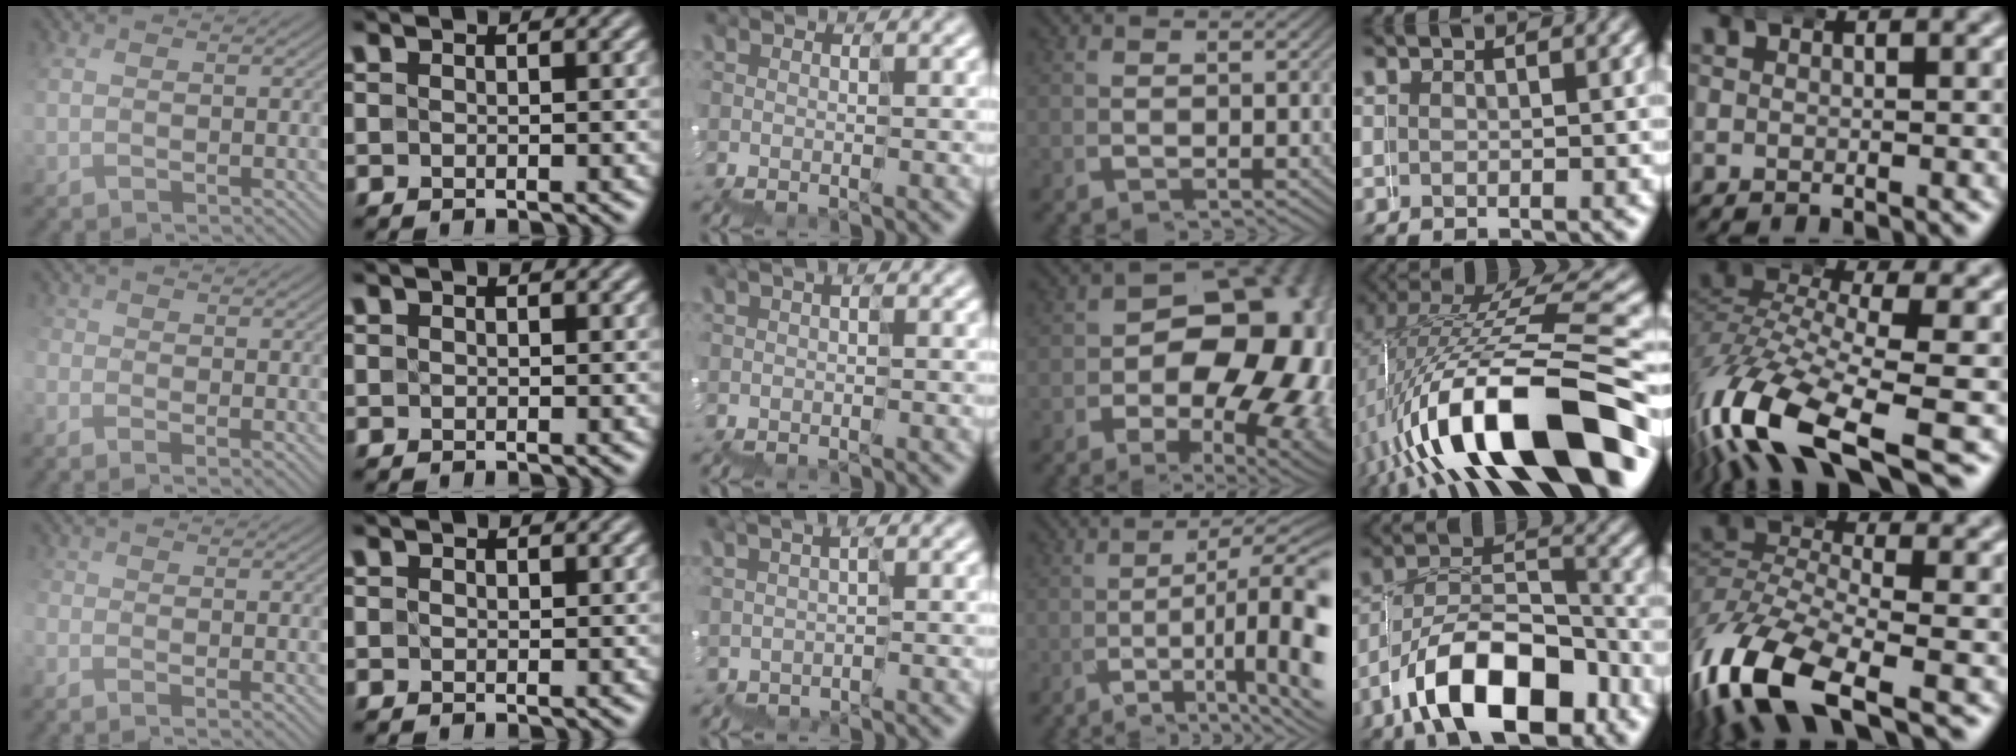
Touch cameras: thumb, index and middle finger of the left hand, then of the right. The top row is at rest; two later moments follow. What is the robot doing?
{"motion": "wrap", "object": "duck tape"}